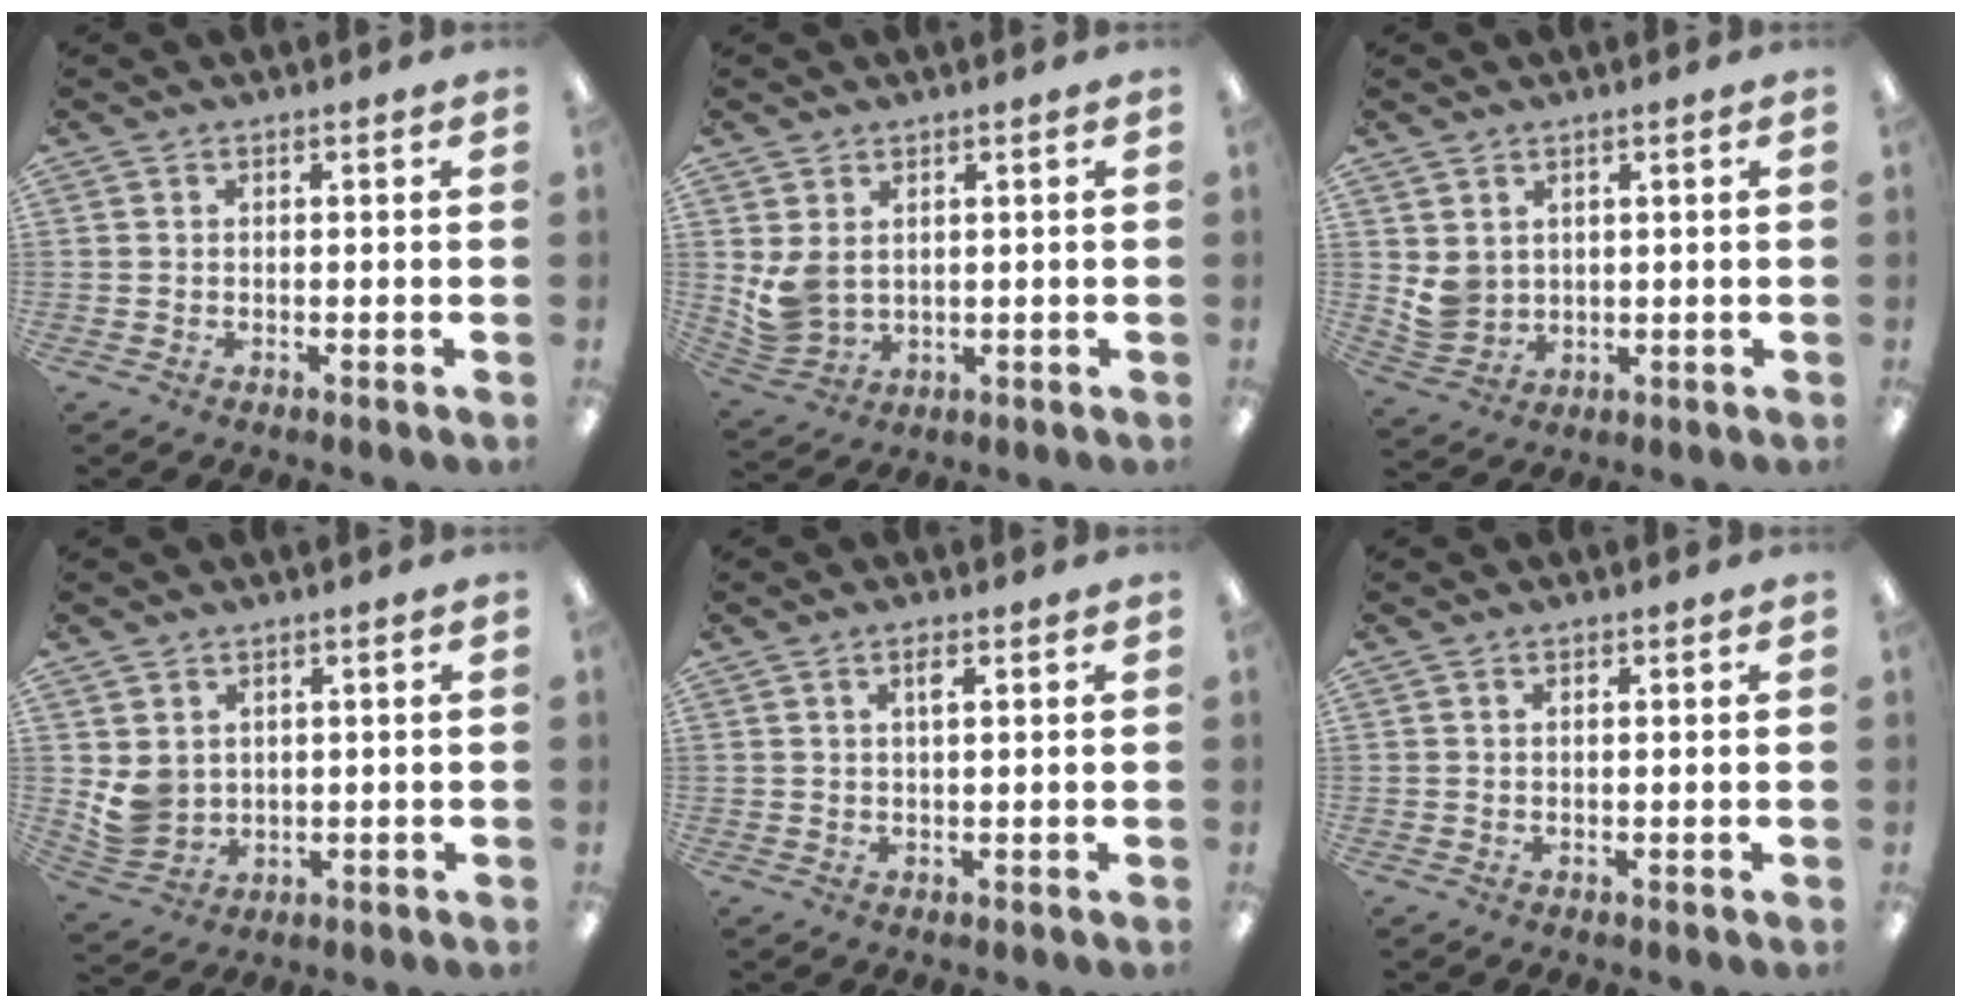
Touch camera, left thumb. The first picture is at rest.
{"total": 5.7, "force": [2.3, 4.0, 3.3], "torque": [-0.080, -0.008, 0.046]}
{"total": 4.6, "force": [2.4, 3.7, 1.2], "torque": [-0.026, -0.009, 0.049]}
{"total": 5.5, "force": [2.2, 4.7, 2.0], "torque": [-0.047, -0.005, 0.046]}
{"total": 2.4, "force": [1.3, 0.6, 2.0], "torque": [-0.035, 0.000, 0.020]}
{"total": 0.8, "force": [0.5, 0.3, 0.5], "torque": [-0.012, 0.002, 0.008]}